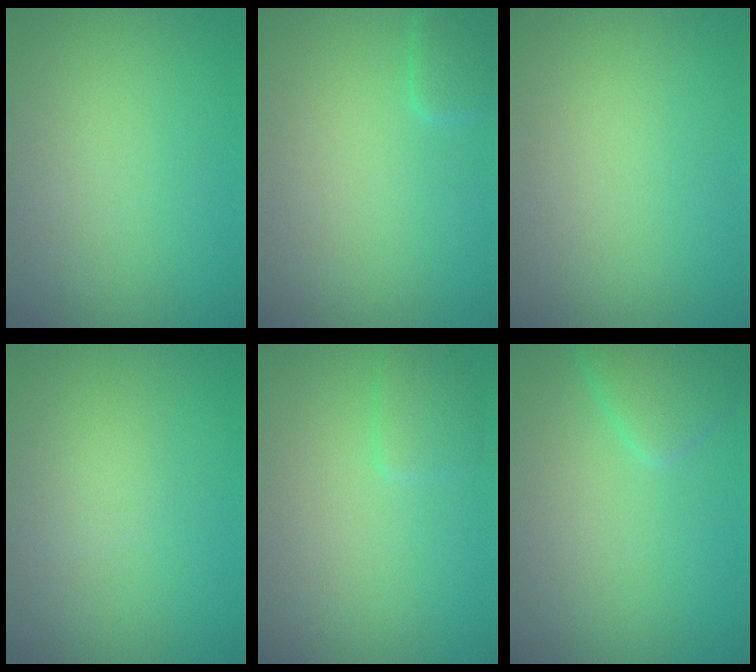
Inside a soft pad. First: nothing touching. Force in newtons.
{"total": 1.4, "press": 1.4, "slide": 0.1}
{"total": 0.0}
{"total": 1.3, "press": 1.3, "slide": 0.2}
{"total": 1.4, "press": 1.4, "slide": 0.0}
{"total": 2.6, "press": 2.6, "slide": 0.1}